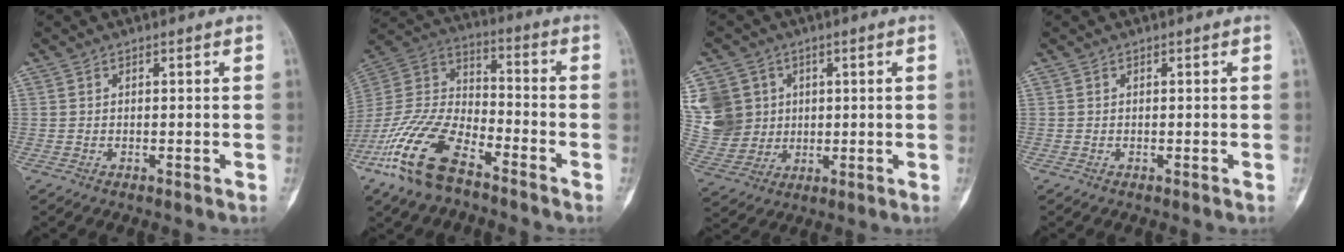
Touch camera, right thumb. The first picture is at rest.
{"total": 18.5, "force": [-11.2, 8.3, 12.2], "torque": [-0.253, 0.051, -0.221]}
{"total": 13.1, "force": [3.0, 11.8, 5.0], "torque": [-0.089, 0.011, 0.076]}
{"total": 0.0}